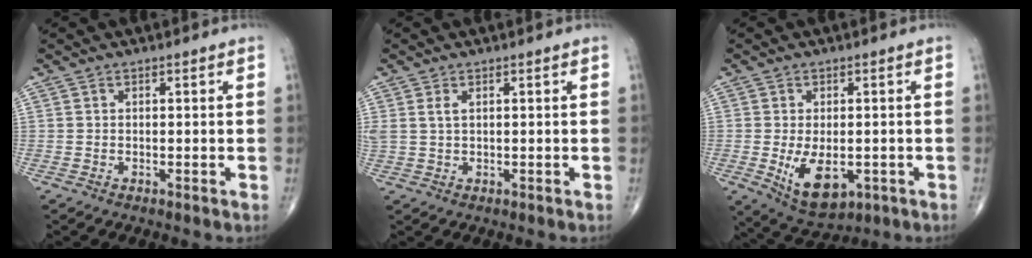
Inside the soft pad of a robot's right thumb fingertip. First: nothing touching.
{"total": 2.3, "force": [0.8, 1.1, 1.9], "torque": [-0.050, 0.010, 0.025]}
{"total": 9.1, "force": [-2.1, 5.1, 7.2], "torque": [-0.107, -0.011, -0.018]}